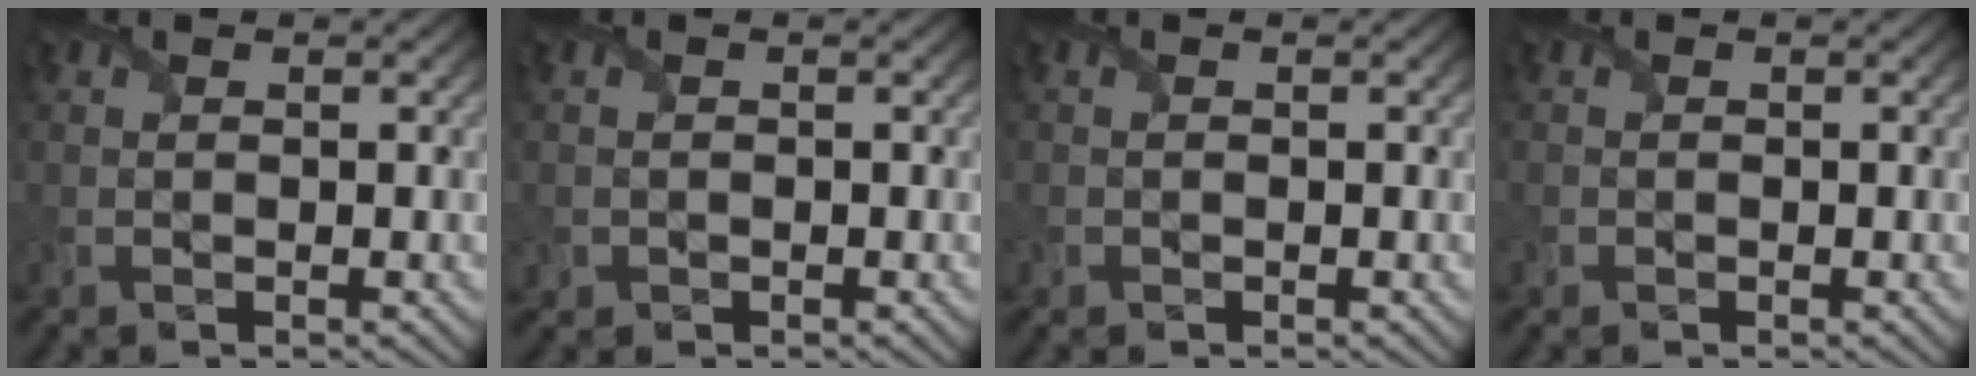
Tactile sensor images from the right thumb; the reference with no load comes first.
{"total": 1.0, "force": [-0.4, 0.8, -0.3], "torque": [0.004, -0.004, -0.010]}
{"total": 0.6, "force": [-0.4, 0.4, -0.1], "torque": [0.002, -0.003, -0.011]}
{"total": 0.6, "force": [-0.4, 0.5, -0.1], "torque": [0.000, -0.003, -0.011]}